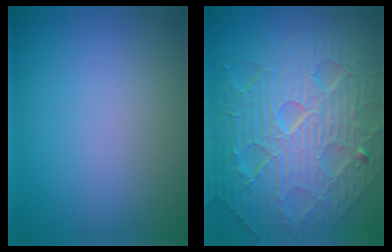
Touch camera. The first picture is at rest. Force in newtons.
{"total": 11.6, "press": 7.6, "slide": 8.8}